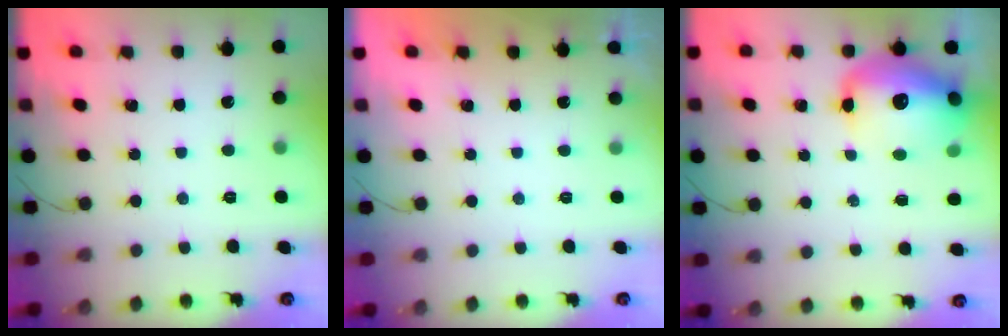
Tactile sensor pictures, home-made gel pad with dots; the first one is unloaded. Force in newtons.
{"total": 1.8, "press": 0.1, "slide": 1.8}
{"total": 15.0, "press": 14.7, "slide": 3.2}